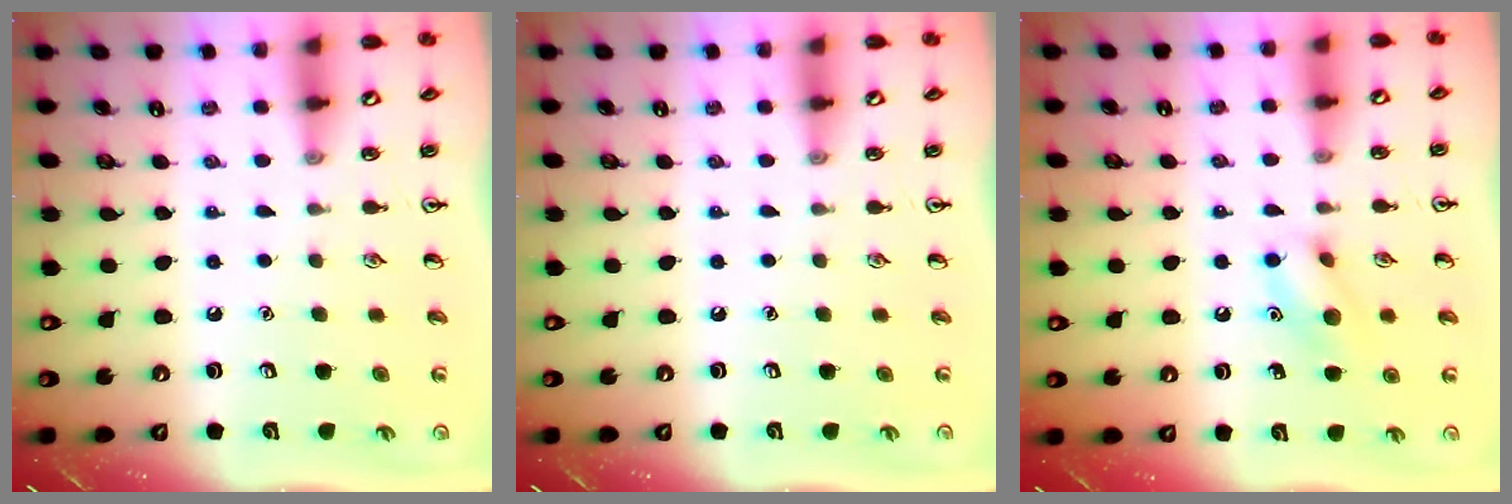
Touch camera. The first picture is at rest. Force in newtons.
{"total": 0.0}
{"total": 10.0, "press": 9.8, "slide": 1.7}